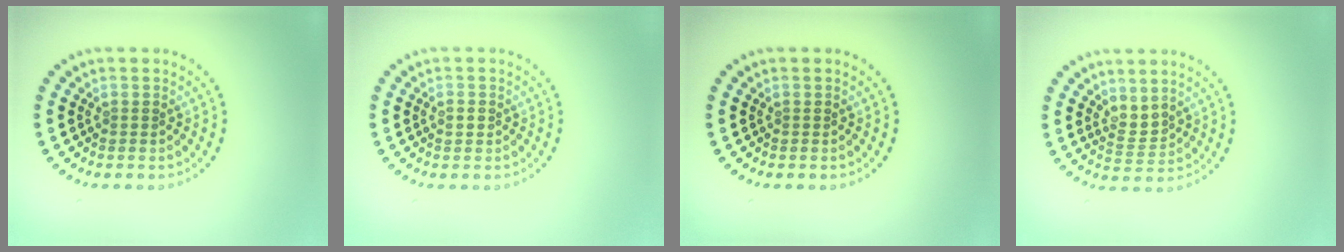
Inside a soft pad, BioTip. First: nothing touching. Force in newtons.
{"total": 1.1, "press": 1.1, "slide": 0.1}
{"total": 0.0}
{"total": 1.8, "press": 1.3, "slide": 1.3}